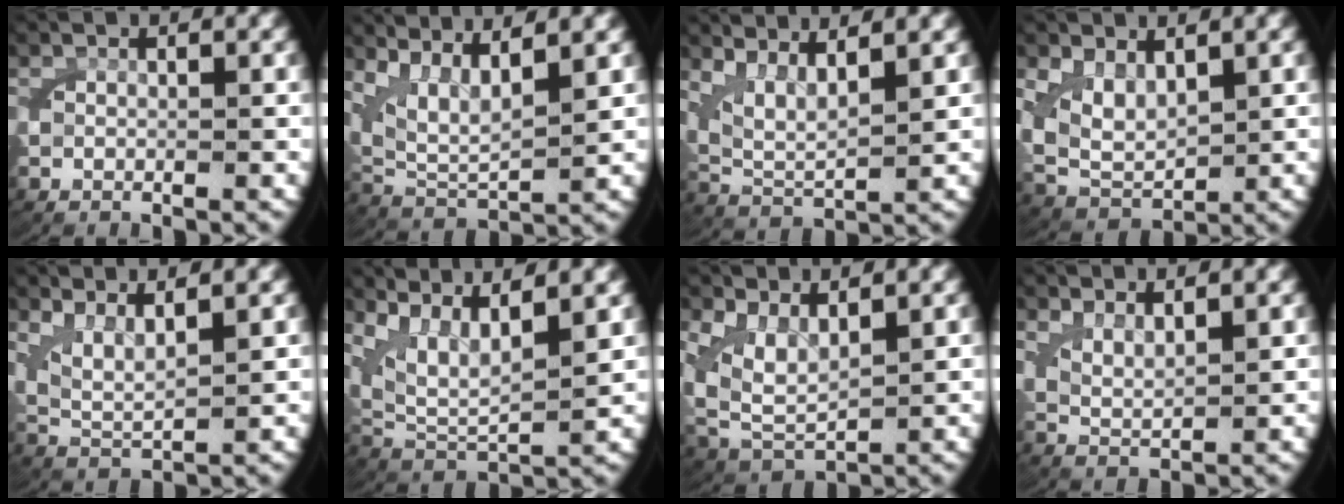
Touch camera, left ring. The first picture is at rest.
{"total": 7.0, "force": [2.2, 4.9, 4.5], "torque": [-0.129, -0.023, 0.043]}
{"total": 5.9, "force": [2.1, 4.0, 3.7], "torque": [-0.103, -0.020, 0.037]}
{"total": 5.3, "force": [0.8, 4.0, 3.3], "torque": [-0.089, -0.027, 0.027]}
{"total": 5.3, "force": [1.9, 3.6, 3.4], "torque": [-0.083, -0.013, 0.031]}
{"total": 8.1, "force": [2.6, 5.5, 5.3], "torque": [-0.145, -0.020, 0.051]}
{"total": 7.2, "force": [0.9, 6.0, 3.9], "torque": [-0.126, -0.033, 0.024]}
{"total": 2.9, "force": [1.6, 1.4, 1.9], "torque": [-0.044, -0.010, 0.032]}